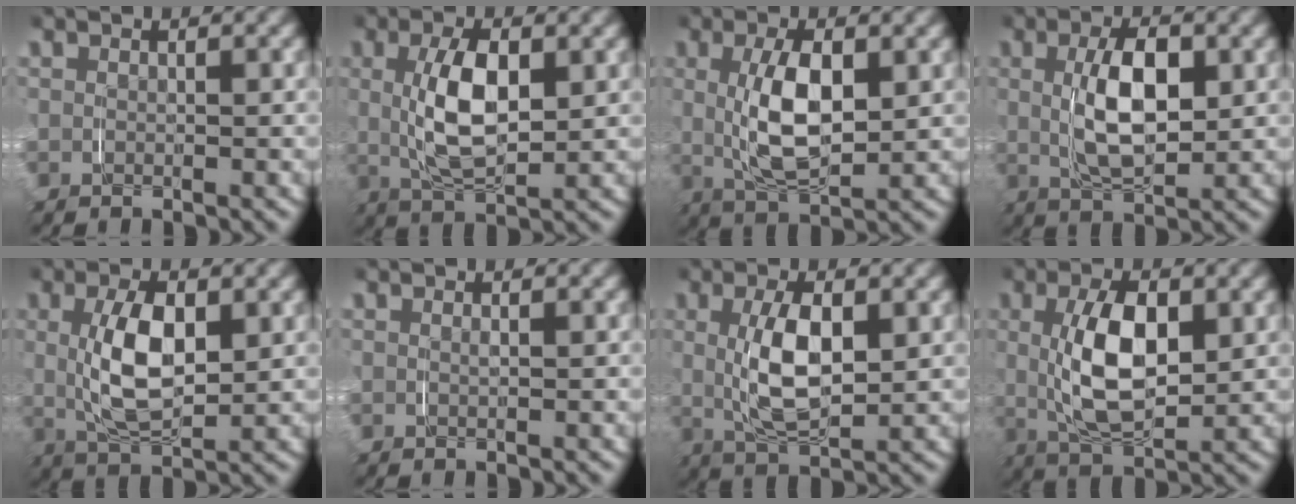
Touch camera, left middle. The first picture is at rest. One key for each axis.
{"total": 2.8, "fx": 1.0, "fy": -0.2, "fz": 2.6, "tx": -0.034, "ty": 0.005, "tz": 0.017}
{"total": 2.9, "fx": 0.9, "fy": 0.1, "fz": 2.7, "tx": -0.038, "ty": 0.003, "tz": 0.018}
{"total": 2.9, "fx": 0.8, "fy": 0.4, "fz": 2.8, "tx": -0.030, "ty": 0.004, "tz": 0.017}
{"total": 2.7, "fx": 1.0, "fy": 0.1, "fz": 2.5, "tx": -0.036, "ty": 0.003, "tz": 0.017}
{"total": 0.5, "fx": 0.2, "fy": -0.5, "fz": -0.1, "tx": 0.006, "ty": 0.001, "tz": 0.004}
{"total": 2.6, "fx": 0.9, "fy": -0.2, "fz": 2.4, "tx": -0.032, "ty": 0.004, "tz": 0.017}
{"total": 3.4, "fx": 1.0, "fy": 0.6, "fz": 3.2, "tx": -0.045, "ty": 0.004, "tz": 0.017}